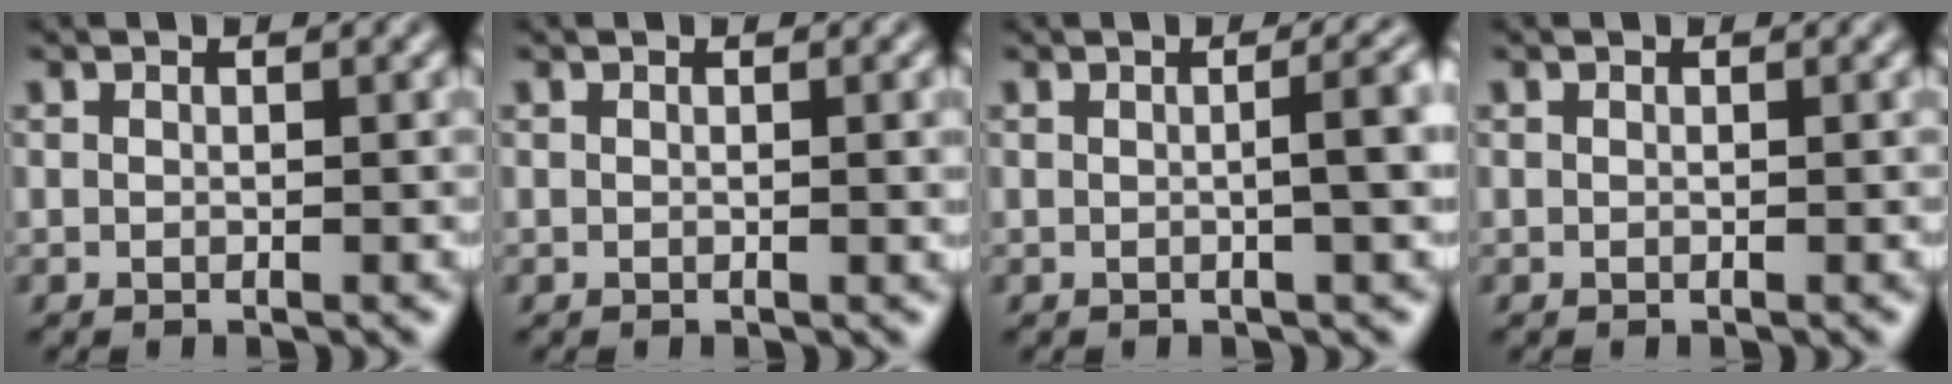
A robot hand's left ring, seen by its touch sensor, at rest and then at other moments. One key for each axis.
{"total": 0.9, "fx": 0.1, "fy": 0.1, "fz": 0.9, "tx": -0.011, "ty": 0.000, "tz": 0.001}
{"total": 4.1, "fx": 0.2, "fy": 1.3, "fz": 3.9, "tx": -0.036, "ty": 0.017, "tz": 0.001}
{"total": 0.0}